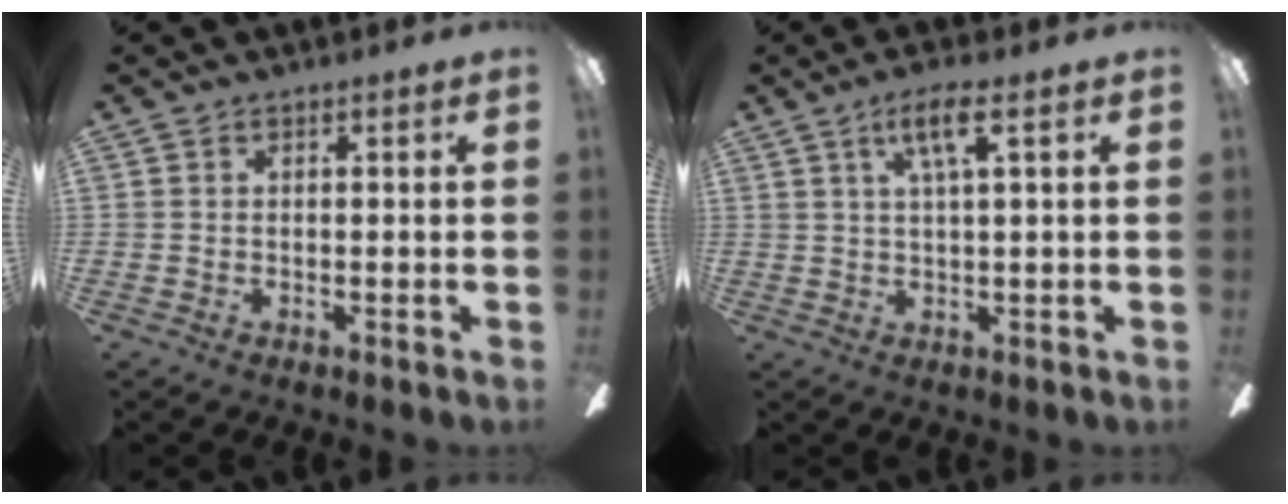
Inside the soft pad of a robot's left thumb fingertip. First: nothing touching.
{"total": 6.0, "force": [2.9, 1.0, 5.2], "torque": [-0.100, 0.000, 0.045]}